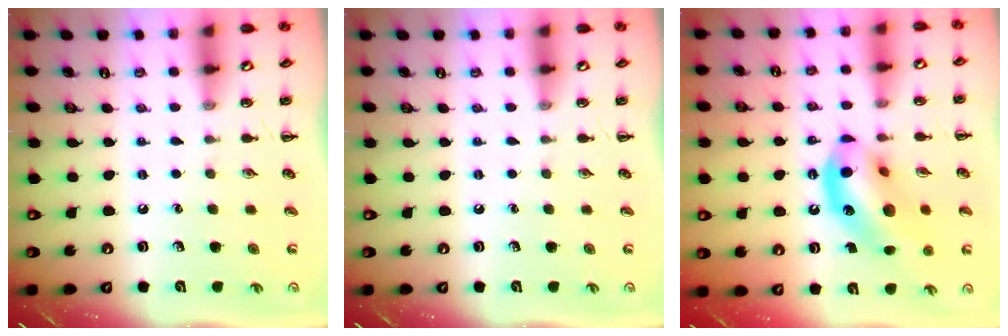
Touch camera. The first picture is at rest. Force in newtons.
{"total": 0.0}
{"total": 16.4, "press": 16.1, "slide": 3.2}